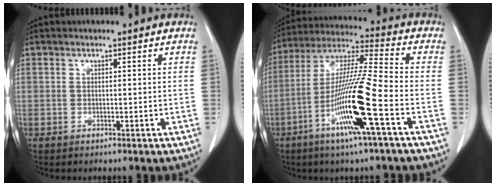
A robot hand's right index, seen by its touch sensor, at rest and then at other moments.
{"total": 15.7, "force": [-5.9, -0.4, 14.5], "torque": [-0.290, -0.012, -0.115]}